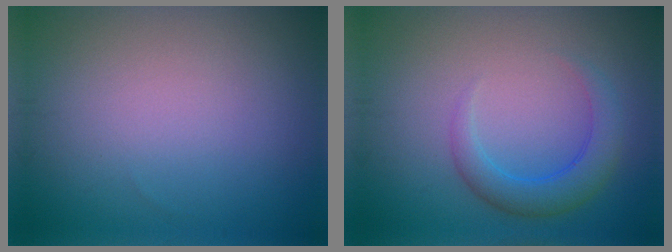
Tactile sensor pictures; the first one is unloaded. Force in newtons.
{"total": 3.3, "press": 3.3, "slide": 0.3}